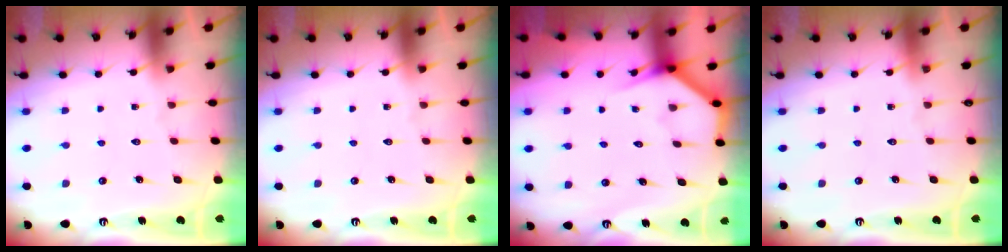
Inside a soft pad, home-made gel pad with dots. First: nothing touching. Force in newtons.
{"total": 0.0}
{"total": 3.7, "press": 3.7, "slide": 0.3}
{"total": 0.0}